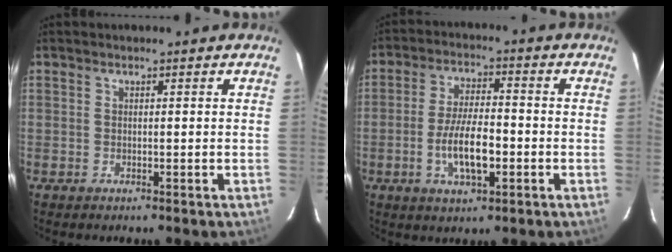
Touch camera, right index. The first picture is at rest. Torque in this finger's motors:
{"motor_torque": [0.37, -0.12, 0.47, 0.15]}